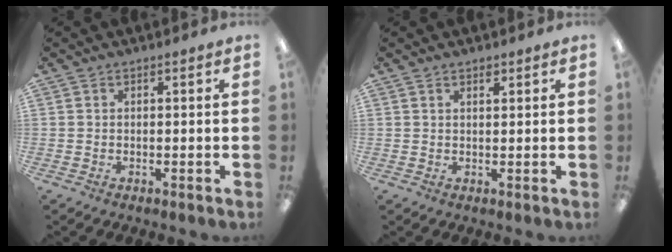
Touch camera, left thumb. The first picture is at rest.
{"total": 1.4, "force": [1.2, 0.5, 0.6], "torque": [-0.005, -0.004, 0.020]}